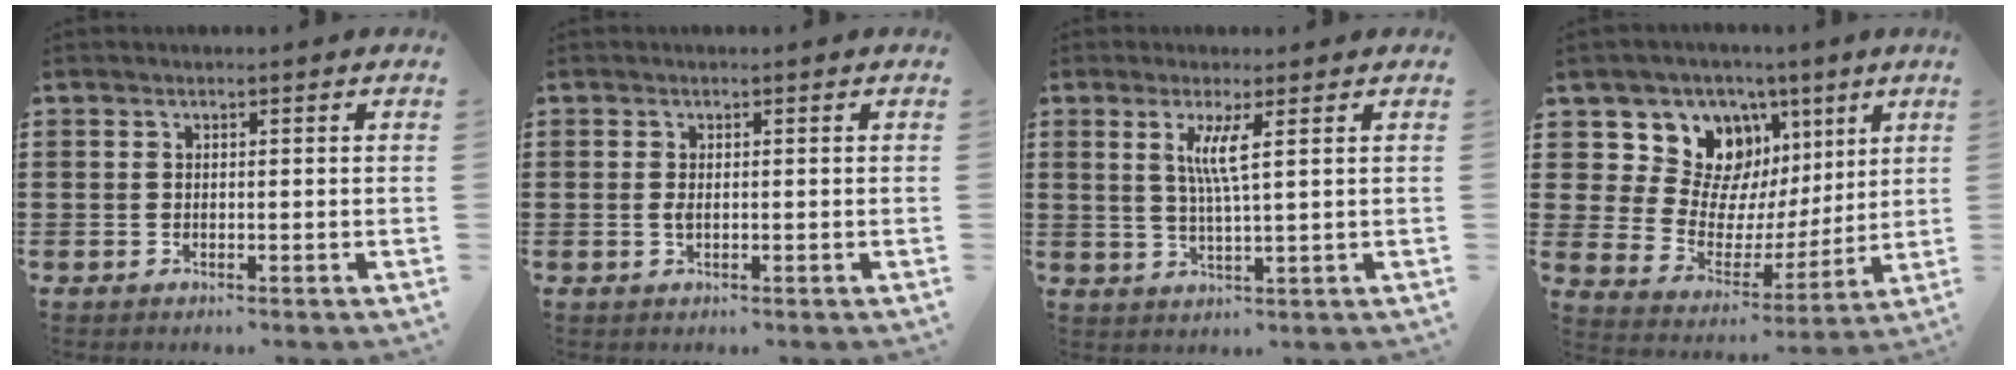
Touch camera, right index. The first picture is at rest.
{"total": 1.0, "force": [-0.1, 0.4, 1.0], "torque": [-0.020, -0.001, -0.001]}
{"total": 4.1, "force": [1.3, -0.1, 3.9], "torque": [-0.080, -0.003, 0.019]}
{"total": 11.4, "force": [5.3, 9.3, 3.9], "torque": [-0.110, -0.036, 0.104]}